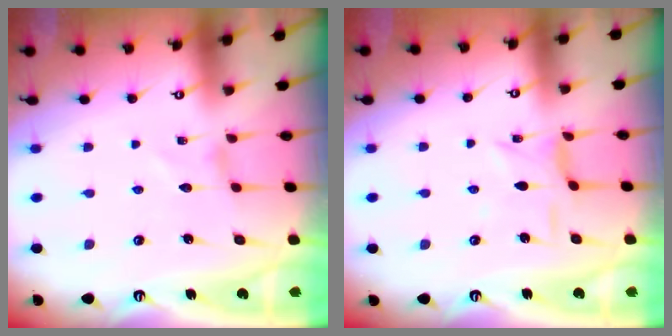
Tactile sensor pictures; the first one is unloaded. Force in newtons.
{"total": 2.9, "press": 2.9, "slide": 0.2}